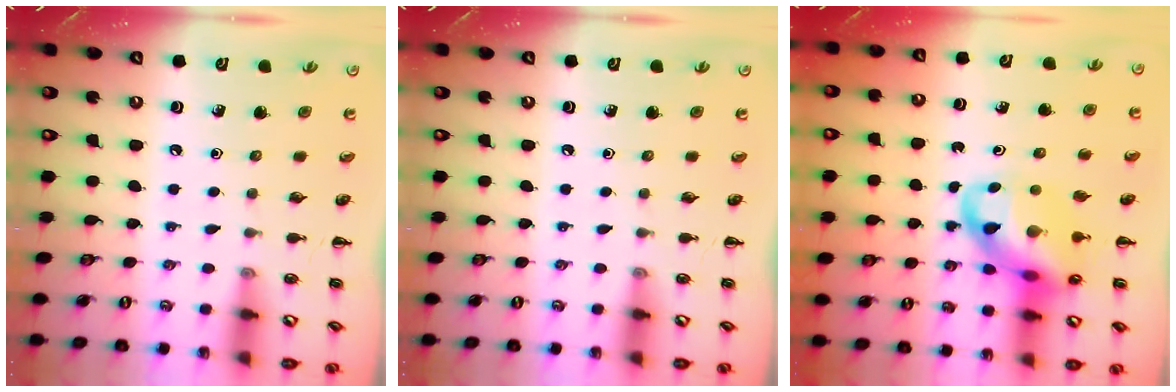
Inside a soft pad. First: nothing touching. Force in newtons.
{"total": 0.0}
{"total": 14.8, "press": 14.3, "slide": 3.8}